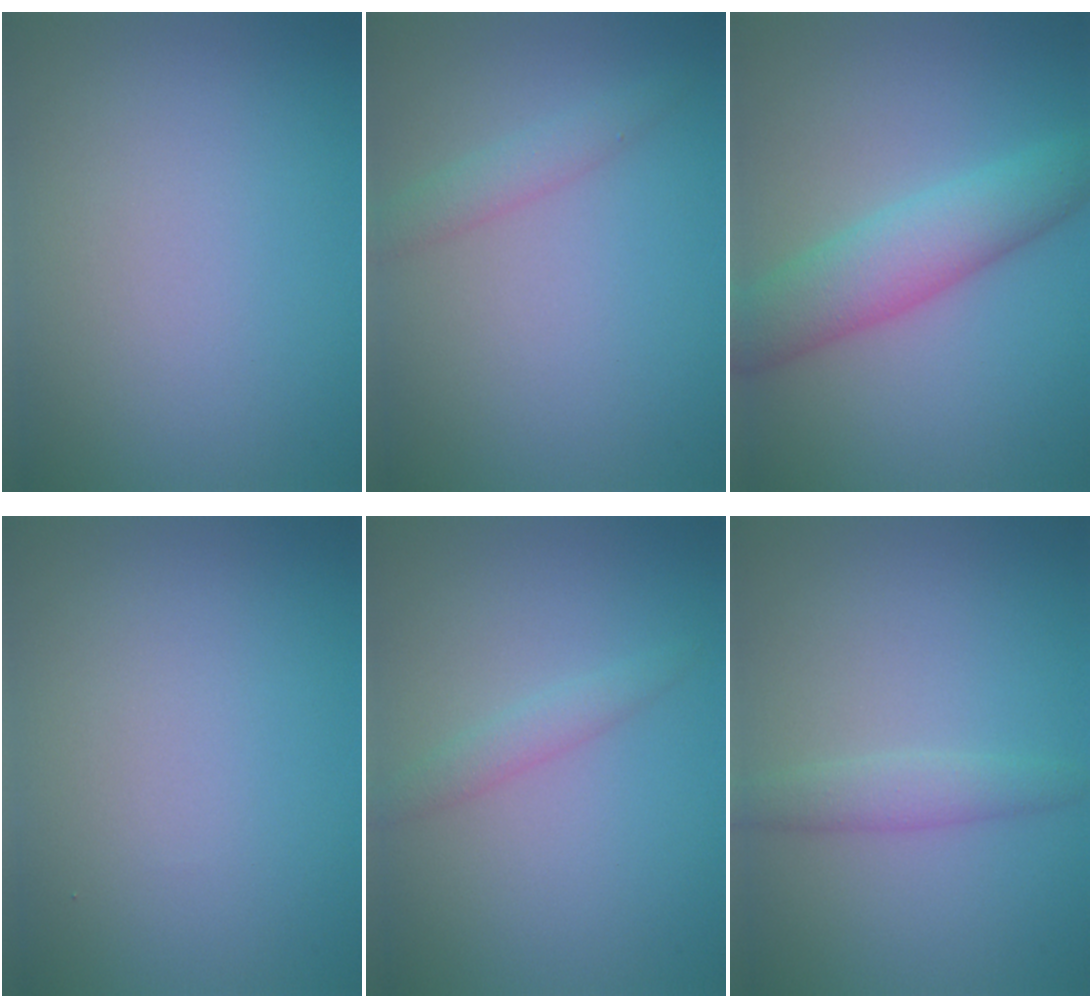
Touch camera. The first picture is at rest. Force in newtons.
{"total": 1.7, "press": 1.7, "slide": 0.1}
{"total": 5.5, "press": 5.5, "slide": 0.1}
{"total": 0.0}
{"total": 1.4, "press": 1.4, "slide": 0.1}
{"total": 1.9, "press": 1.9, "slide": 0.1}